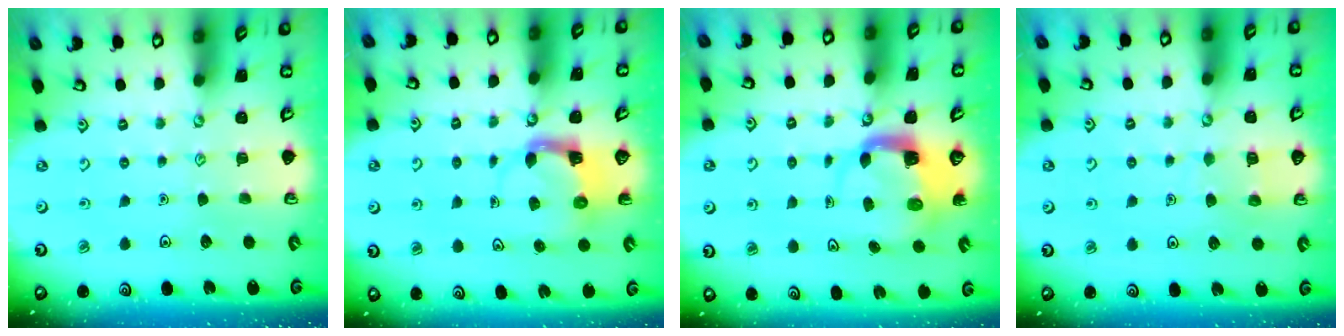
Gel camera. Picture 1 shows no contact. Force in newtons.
{"total": 3.9, "press": 3.9, "slide": 0.7}
{"total": 4.5, "press": 4.5, "slide": 0.4}
{"total": 4.5, "press": 4.5, "slide": 0.4}